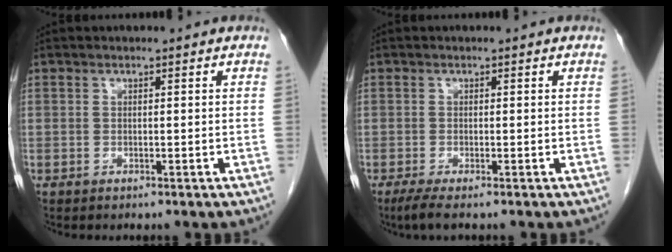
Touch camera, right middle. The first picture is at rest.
{"total": 2.6, "force": [-1.9, 0.1, 1.7], "torque": [-0.037, -0.009, -0.038]}